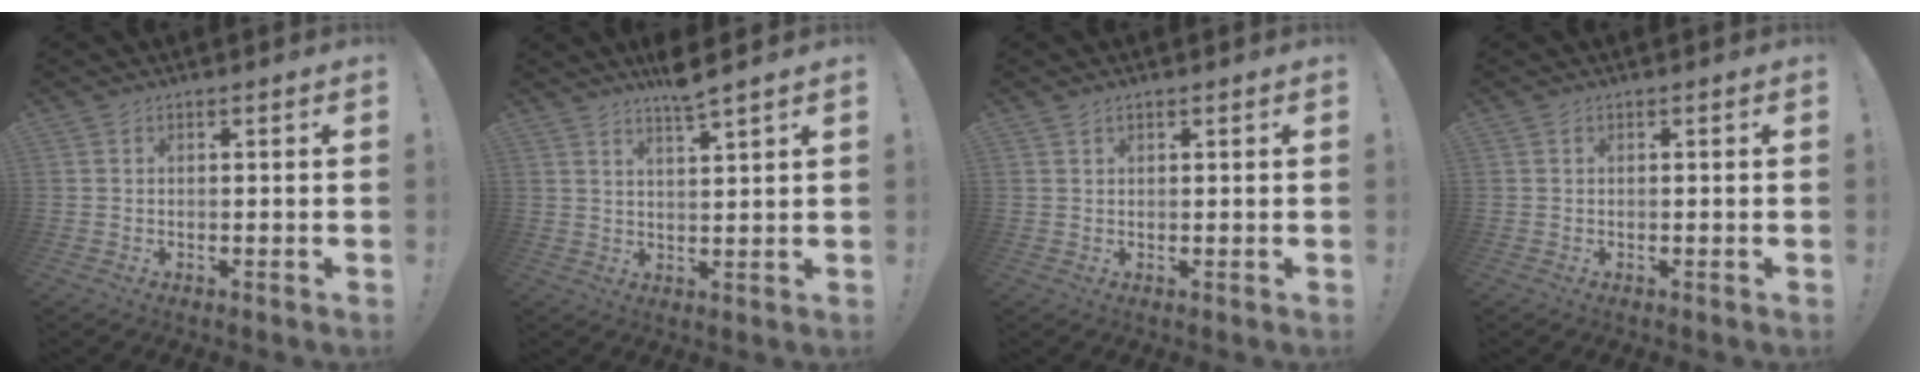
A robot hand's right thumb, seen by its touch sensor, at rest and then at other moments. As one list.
[{"total": 5.4, "force": [4.4, -0.5, 3.1], "torque": [-0.052, -0.026, 0.071]}, {"total": 1.1, "force": [0.9, 0.5, 0.4], "torque": [-0.007, -0.001, 0.017]}, {"total": 0.0}]